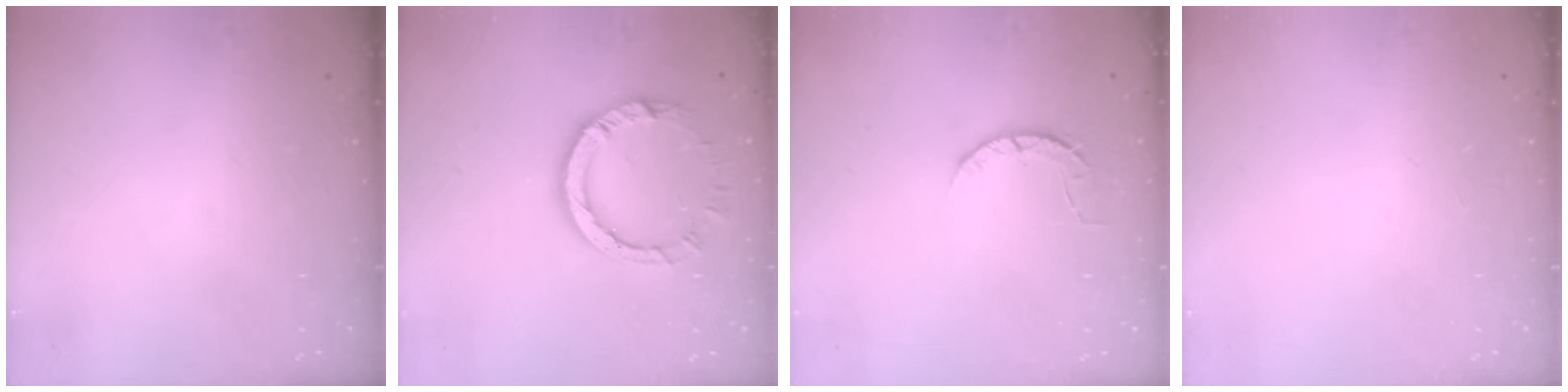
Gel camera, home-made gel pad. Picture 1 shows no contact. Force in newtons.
{"total": 10.6, "press": 10.5, "slide": 1.4}
{"total": 4.5, "press": 4.5, "slide": 0.7}
{"total": 0.0}